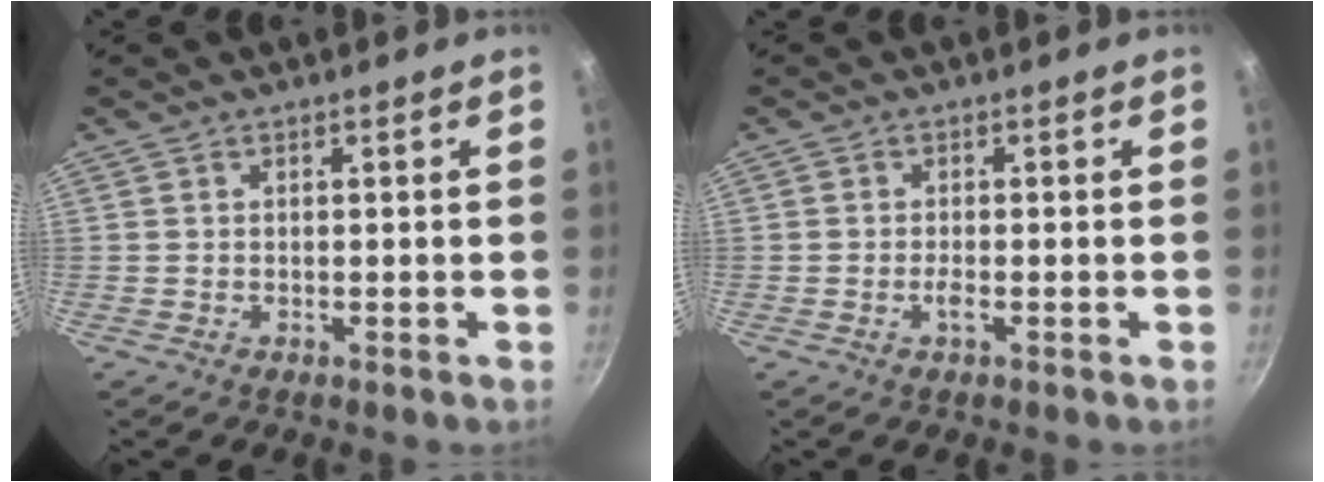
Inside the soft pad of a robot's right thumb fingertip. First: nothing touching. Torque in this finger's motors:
{"motor_torque": [0.19, -0.03, 0.39, 0.38, 0.02]}